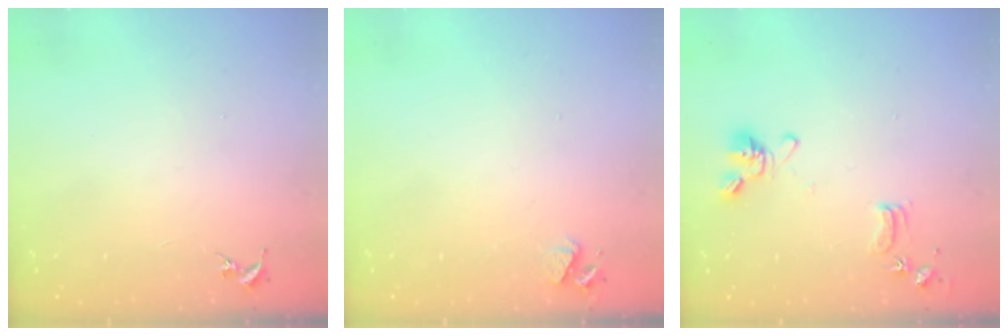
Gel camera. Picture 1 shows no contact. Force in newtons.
{"total": 4.1, "press": 4.0, "slide": 0.6}
{"total": 13.7, "press": 13.6, "slide": 2.1}